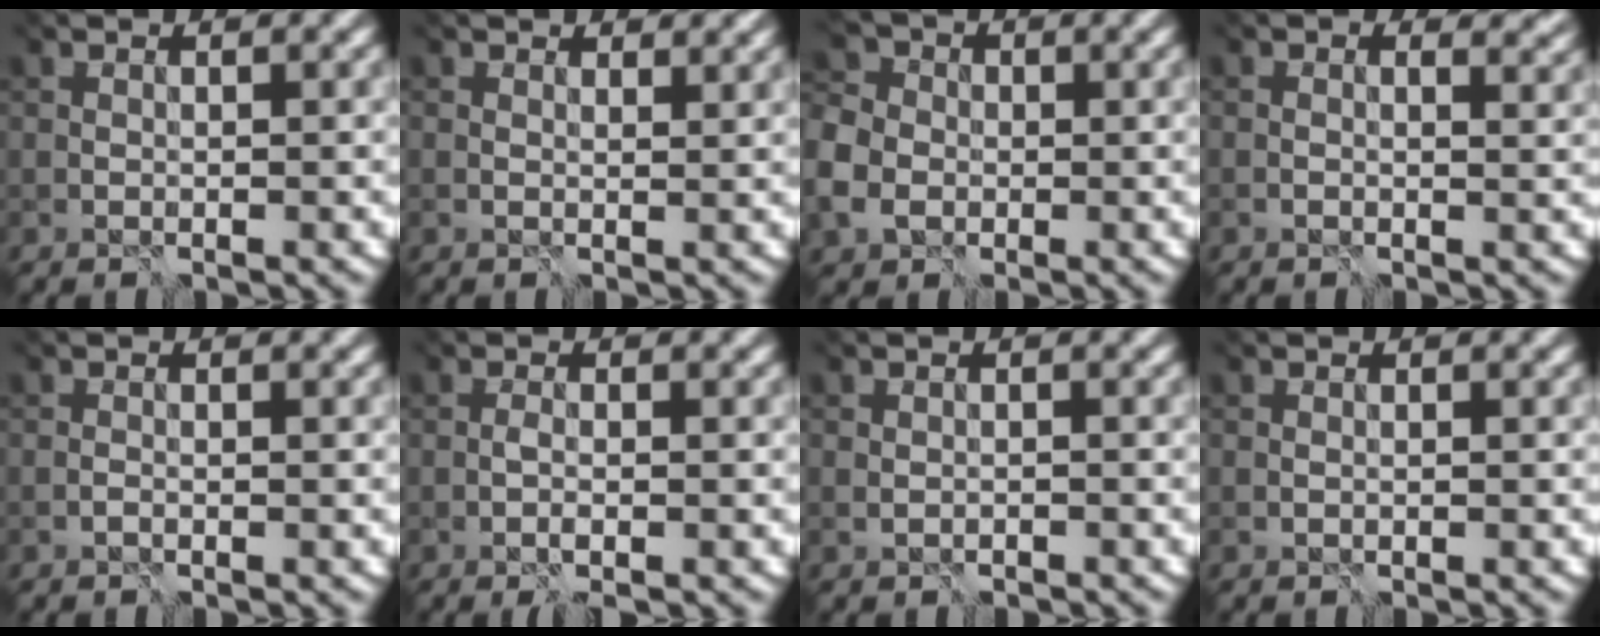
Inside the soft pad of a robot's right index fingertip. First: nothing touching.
{"total": 2.1, "force": [2.0, 0.4, 0.7], "torque": [-0.007, 0.000, 0.026]}
{"total": 6.0, "force": [-2.0, 4.8, 3.0], "torque": [-0.094, 0.009, -0.005]}
{"total": 0.8, "force": [0.0, 0.2, 0.8], "torque": [-0.004, 0.001, 0.002]}
{"total": 1.8, "force": [-1.8, -0.4, -0.1], "torque": [0.007, -0.001, -0.029]}
{"total": 3.1, "force": [-2.9, -0.1, 1.2], "torque": [-0.014, 0.005, -0.034]}
{"total": 0.9, "force": [-0.8, 0.2, -0.3], "torque": [0.006, 0.000, -0.007]}
{"total": 0.8, "force": [-0.6, -0.3, -0.3], "torque": [0.009, -0.003, -0.010]}